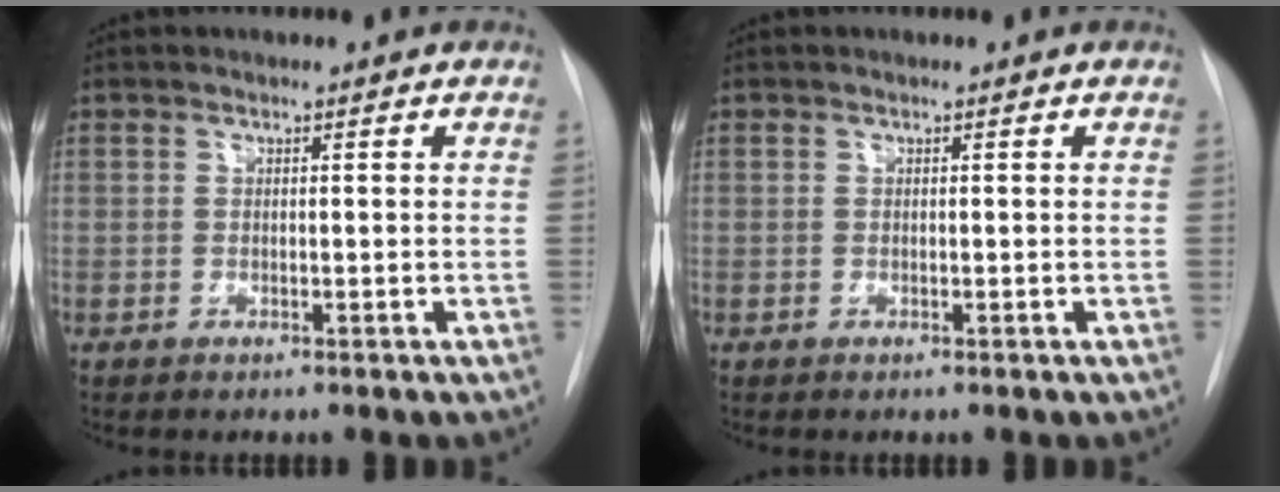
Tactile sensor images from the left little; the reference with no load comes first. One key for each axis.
{"total": 0.0}